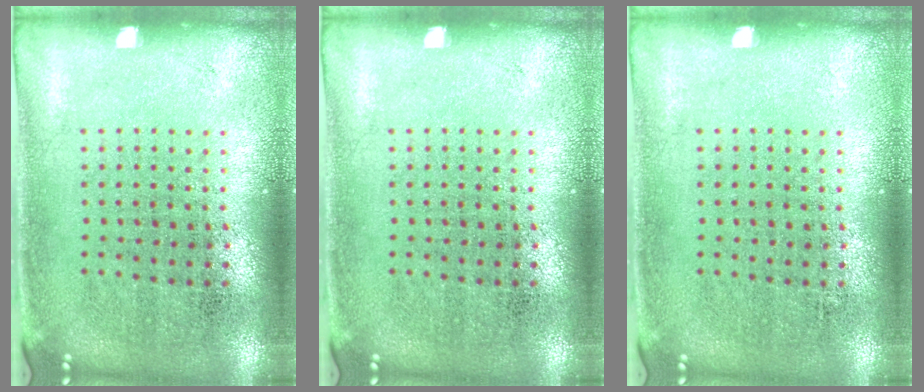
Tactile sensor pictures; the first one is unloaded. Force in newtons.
{"total": 0.0}
{"total": 0.0}